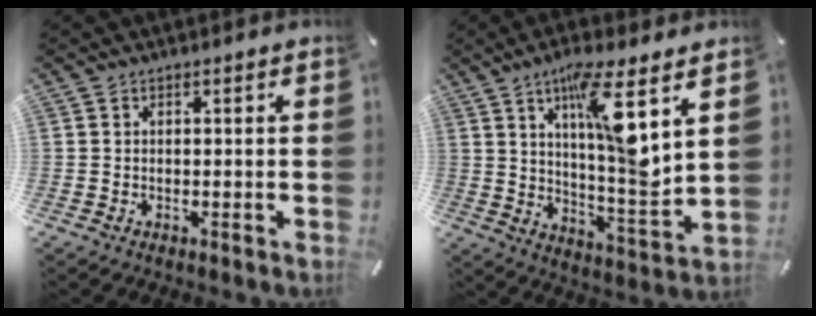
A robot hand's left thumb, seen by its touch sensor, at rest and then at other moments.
{"total": 14.6, "force": [7.1, 2.6, 12.5], "torque": [-0.199, -0.044, 0.112]}